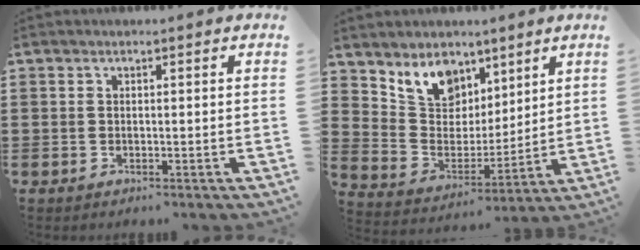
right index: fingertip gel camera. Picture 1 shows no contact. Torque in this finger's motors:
{"motor_torque": [0.53, 0.40, 0.57, 0.11]}